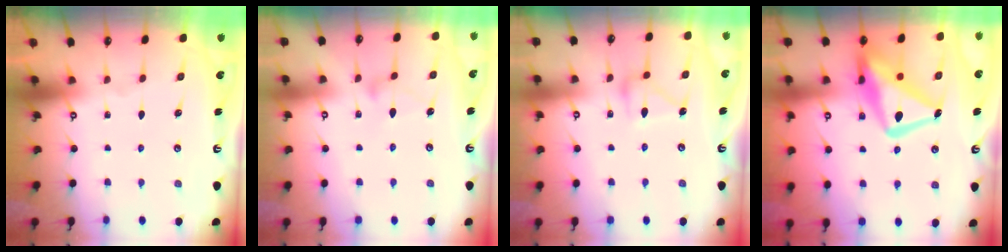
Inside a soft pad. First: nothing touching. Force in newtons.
{"total": 7.9, "press": 7.9, "slide": 0.5}
{"total": 12.6, "press": 12.6, "slide": 0.4}
{"total": 16.7, "press": 16.7, "slide": 1.5}